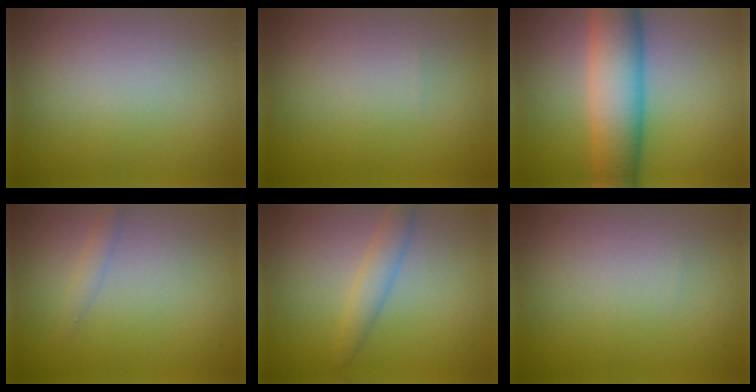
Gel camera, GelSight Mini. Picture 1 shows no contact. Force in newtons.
{"total": 0.0}
{"total": 8.7, "press": 8.7, "slide": 0.6}
{"total": 1.1, "press": 1.1, "slide": 0.1}
{"total": 2.1, "press": 2.1, "slide": 0.1}
{"total": 0.0}